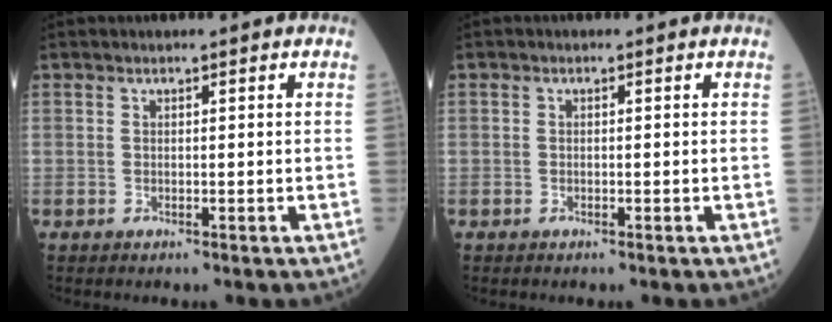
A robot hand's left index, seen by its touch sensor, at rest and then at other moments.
{"total": 0.0}